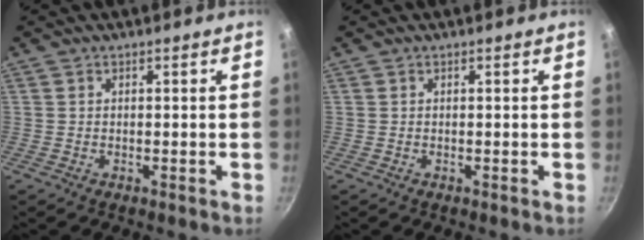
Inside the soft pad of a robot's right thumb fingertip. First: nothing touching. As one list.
[{"total": 0.0}]